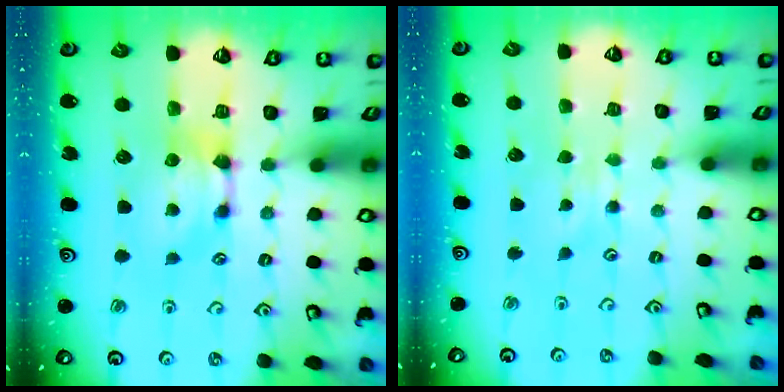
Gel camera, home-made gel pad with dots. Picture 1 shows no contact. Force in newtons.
{"total": 3.0, "press": 2.9, "slide": 0.3}